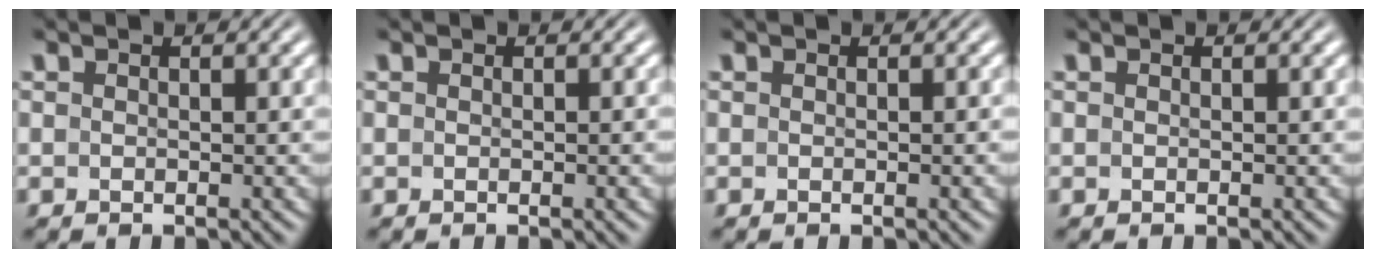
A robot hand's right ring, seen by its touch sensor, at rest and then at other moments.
{"total": 0.0}
{"total": 0.0}
{"total": 0.0}